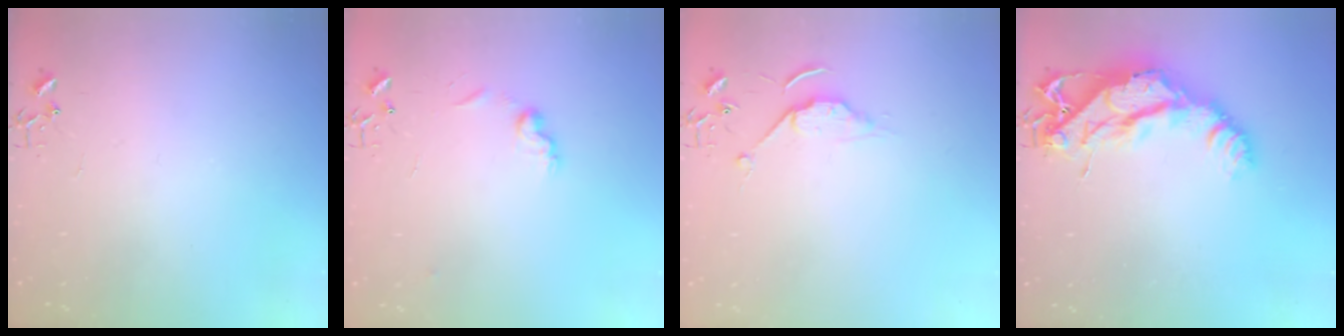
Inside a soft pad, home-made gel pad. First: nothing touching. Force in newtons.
{"total": 8.6, "press": 8.6, "slide": 0.1}
{"total": 6.5, "press": 6.5, "slide": 0.8}
{"total": 15.1, "press": 15.0, "slide": 1.6}